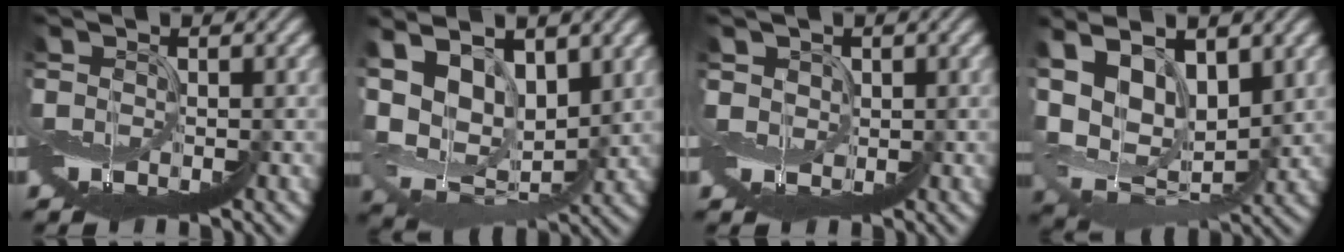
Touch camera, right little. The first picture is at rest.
{"total": 8.2, "force": [4.5, 4.6, 5.0], "torque": [-0.127, 0.019, 0.085]}
{"total": 2.3, "force": [2.1, 0.6, -0.8], "torque": [0.006, 0.007, 0.032]}
{"total": 10.0, "force": [4.7, 5.8, 6.7], "torque": [-0.156, 0.025, 0.101]}